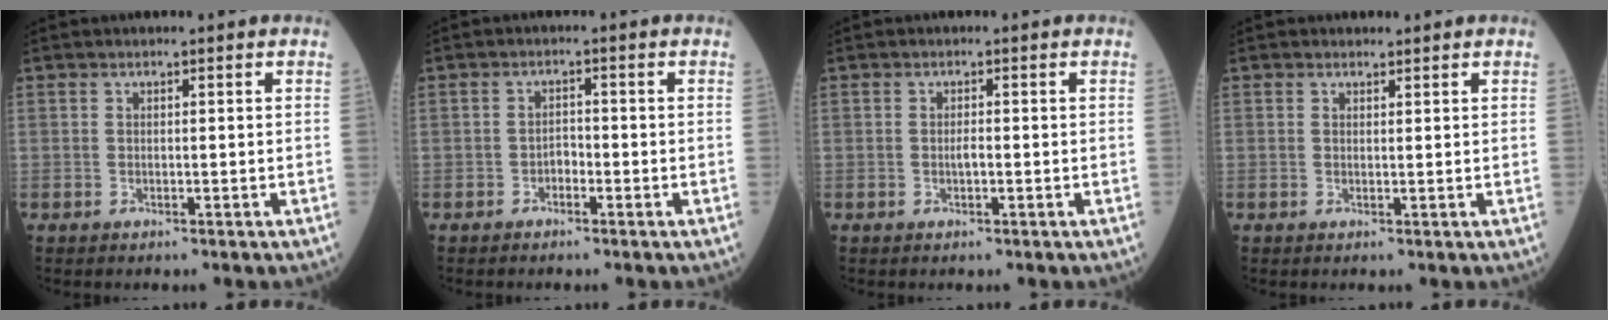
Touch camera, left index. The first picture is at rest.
{"total": 1.6, "force": [-1.0, 0.8, 0.8], "torque": [-0.006, 0.003, -0.022]}
{"total": 1.1, "force": [-0.4, 0.3, 0.9], "torque": [-0.018, -0.001, -0.009]}
{"total": 0.7, "force": [0.5, 0.5, 0.0], "torque": [0.001, -0.005, 0.003]}